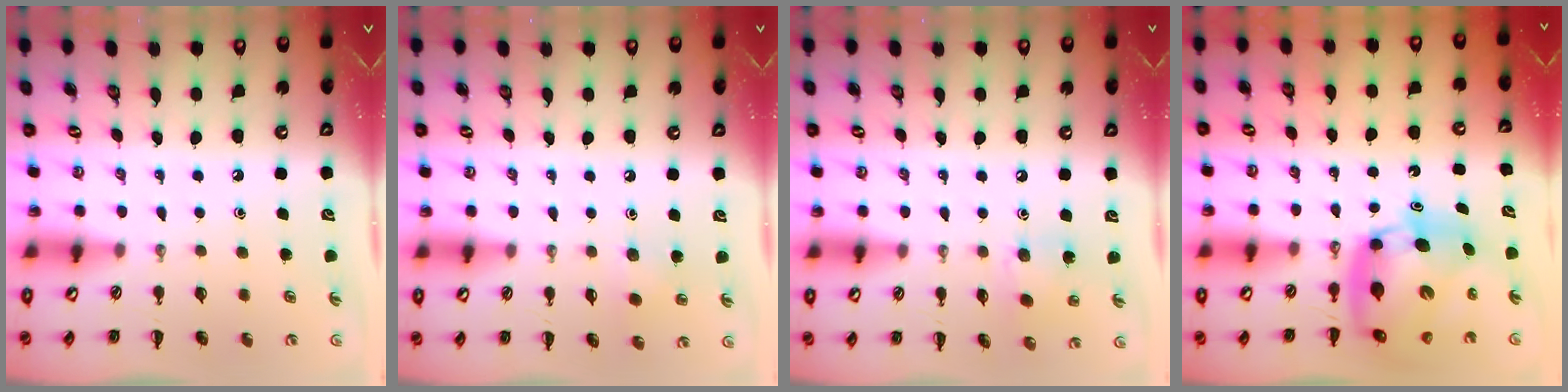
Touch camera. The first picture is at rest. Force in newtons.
{"total": 6.0, "press": 5.9, "slide": 1.3}
{"total": 6.1, "press": 6.0, "slide": 1.1}
{"total": 11.8, "press": 11.4, "slide": 3.1}